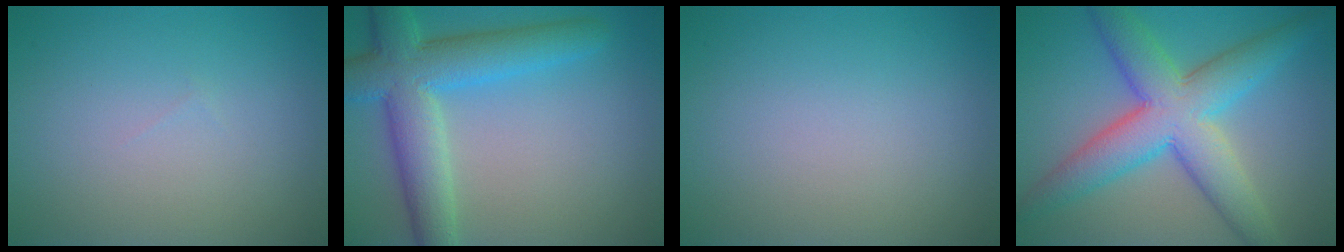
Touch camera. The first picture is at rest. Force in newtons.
{"total": 7.5, "press": 7.5, "slide": 0.4}
{"total": 0.0}
{"total": 8.3, "press": 8.3, "slide": 0.1}